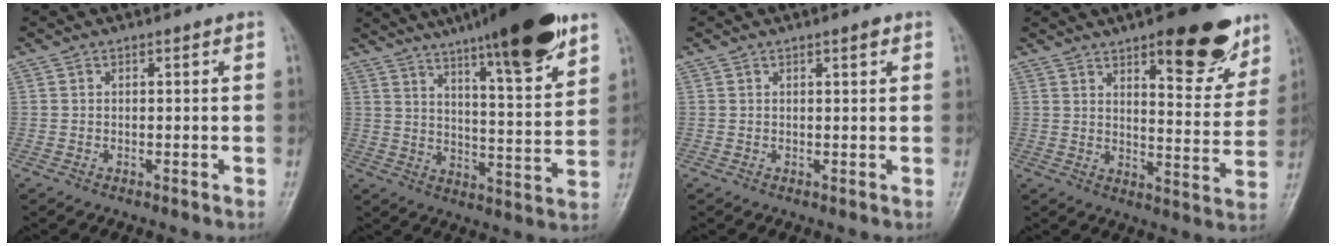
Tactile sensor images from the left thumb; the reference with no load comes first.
{"total": 21.0, "force": [14.4, 3.2, 15.0], "torque": [-0.204, -0.059, 0.216]}
{"total": 1.5, "force": [0.9, 0.3, 1.2], "torque": [-0.018, -0.003, 0.013]}
{"total": 17.2, "force": [10.5, 5.9, 12.3], "torque": [-0.117, -0.055, 0.148]}